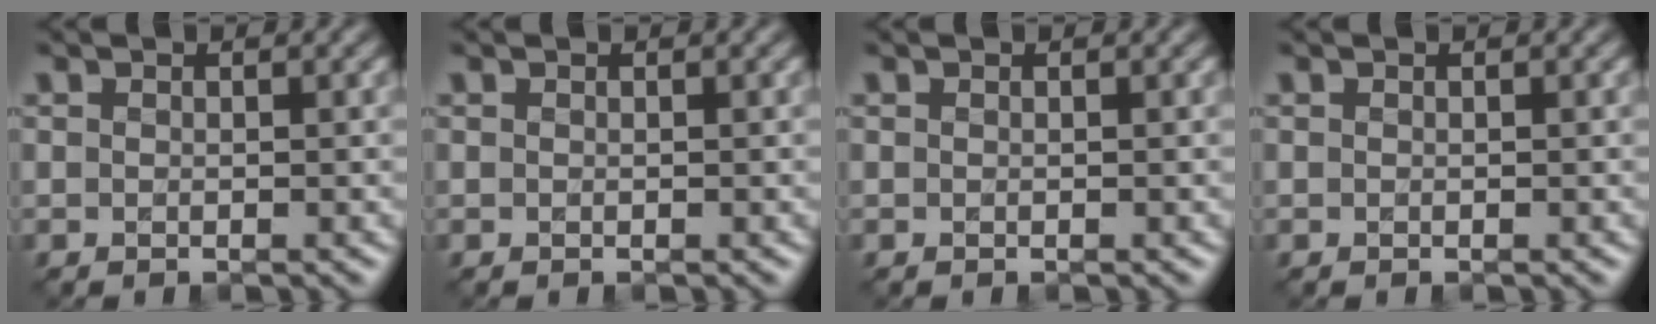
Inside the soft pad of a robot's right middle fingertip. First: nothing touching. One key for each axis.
{"total": 0.0}
{"total": 0.0}
{"total": 0.0}